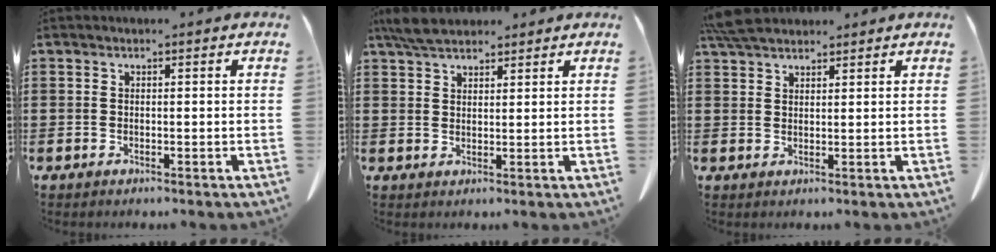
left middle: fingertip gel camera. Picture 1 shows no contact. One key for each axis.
{"total": 4.4, "fx": 3.8, "fy": 1.2, "fz": 1.8, "tx": -0.045, "ty": 0.000, "tz": 0.072}
{"total": 4.7, "fx": 4.1, "fy": 1.1, "fz": 1.9, "tx": -0.048, "ty": -0.001, "tz": 0.079}